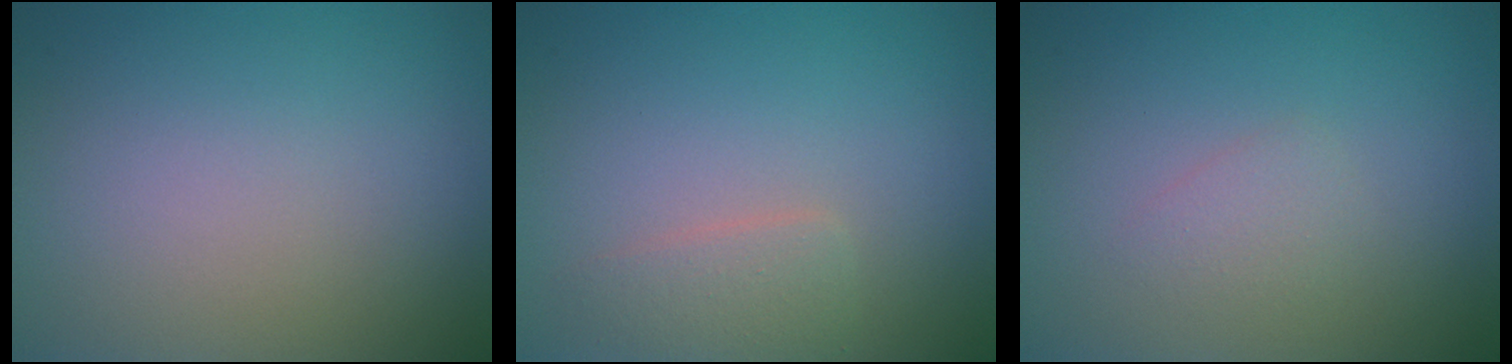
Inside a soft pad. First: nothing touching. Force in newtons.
{"total": 1.8, "press": 1.8, "slide": 0.0}
{"total": 1.1, "press": 1.1, "slide": 0.0}